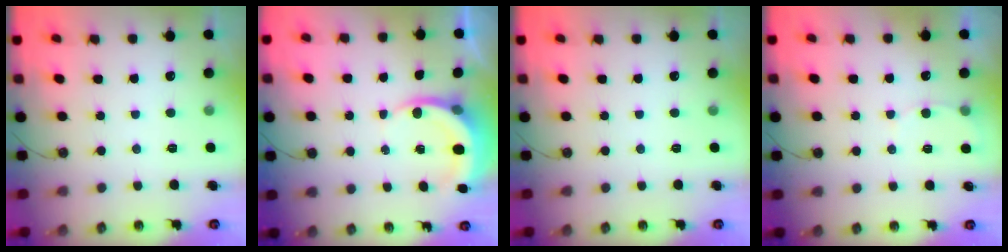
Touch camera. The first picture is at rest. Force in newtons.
{"total": 5.0, "press": 5.0, "slide": 0.6}
{"total": 0.0}
{"total": 4.6, "press": 4.6, "slide": 0.3}